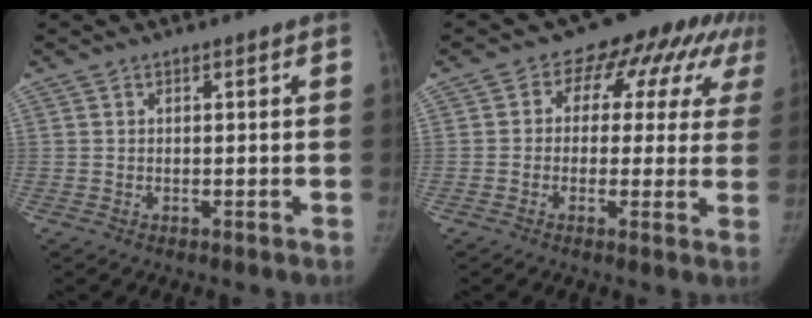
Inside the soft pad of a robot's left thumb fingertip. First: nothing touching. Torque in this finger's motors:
{"motor_torque": [-0.34, 0.26, -0.15, 0.22, -0.06]}